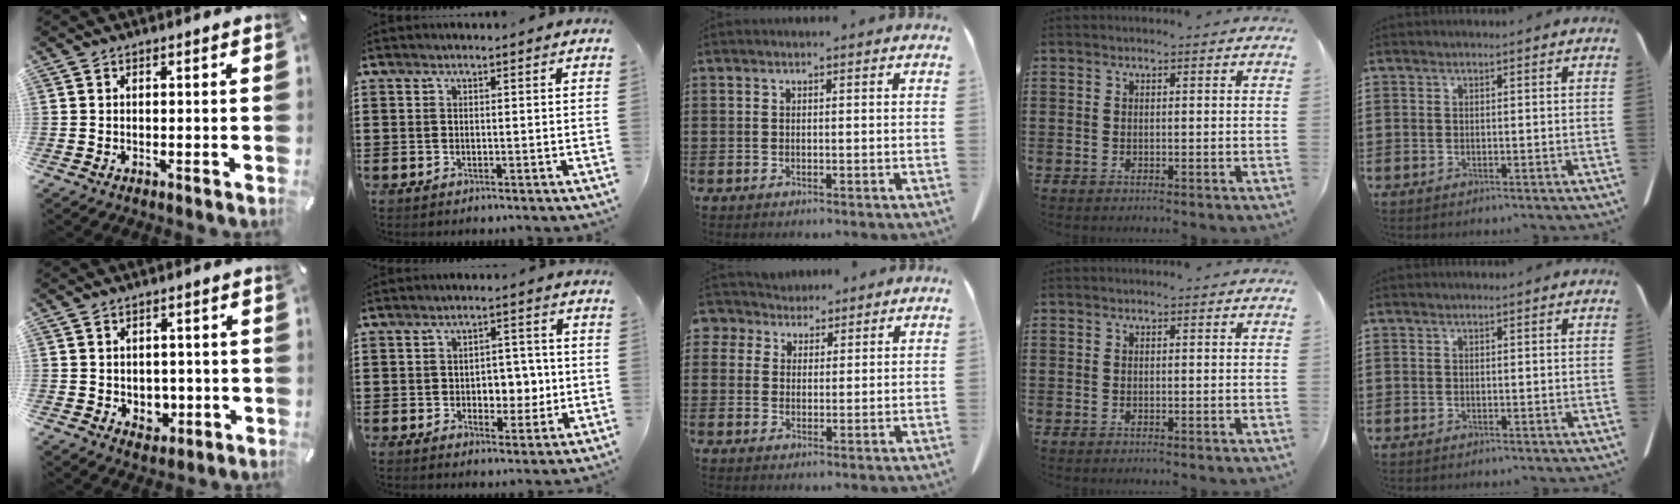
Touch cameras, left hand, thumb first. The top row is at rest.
{"thumb": {"total": 4.0, "force": [0.1, 3.7, 1.4], "torque": [-0.005, -0.003, 0.001]}, "index": {"total": 4.9, "force": [-0.5, 3.6, 3.2], "torque": [-0.056, 0.003, -0.018]}, "middle": {"total": 3.9, "force": [2.9, 2.6, 0.3], "torque": [-0.026, 0.003, 0.053]}}